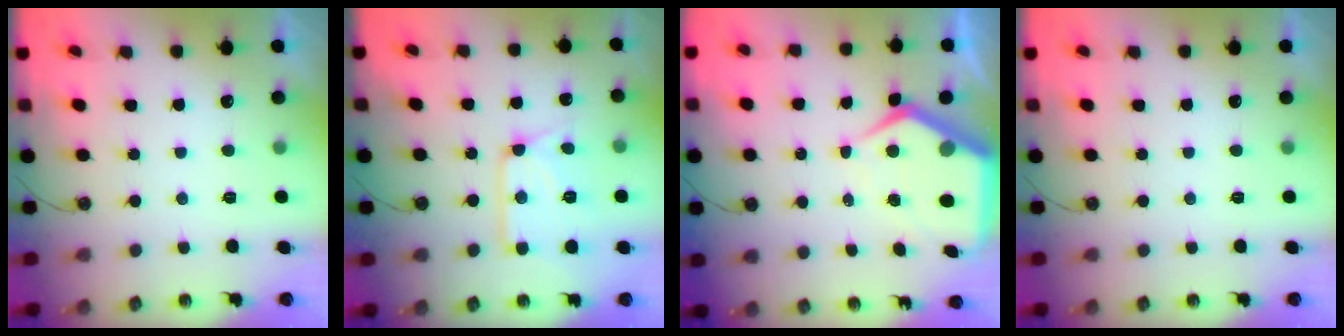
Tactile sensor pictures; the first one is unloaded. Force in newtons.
{"total": 14.0, "press": 13.9, "slide": 1.2}
{"total": 10.2, "press": 10.2, "slide": 1.1}
{"total": 0.0}